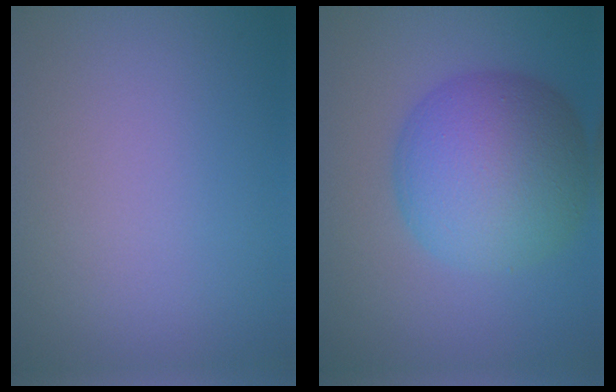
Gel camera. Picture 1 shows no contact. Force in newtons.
{"total": 9.8, "press": 9.8, "slide": 0.2}